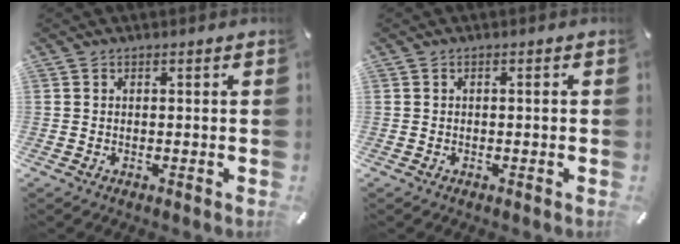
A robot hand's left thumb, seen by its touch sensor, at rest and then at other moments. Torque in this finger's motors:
{"motor_torque": [-0.05, -0.45, -0.11, 0.20, 0.00]}